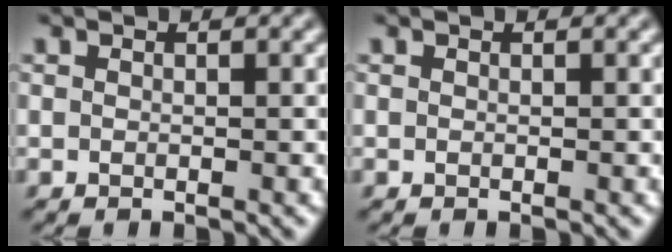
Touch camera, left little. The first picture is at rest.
{"total": 0.0}